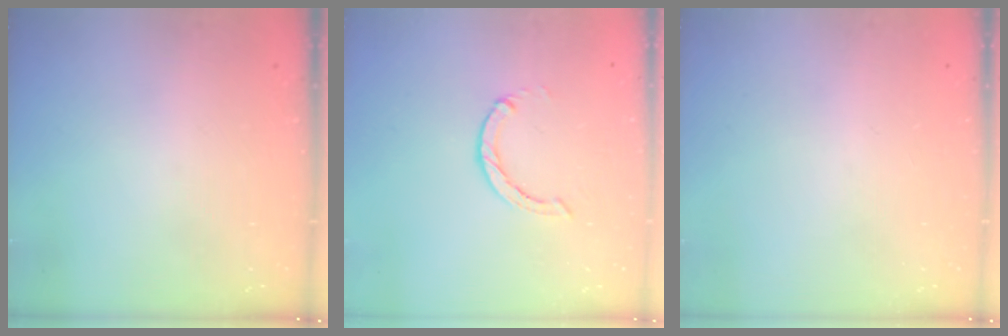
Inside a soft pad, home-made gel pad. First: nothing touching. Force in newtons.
{"total": 0.6, "press": 0.6, "slide": 0.2}
{"total": 0.0}